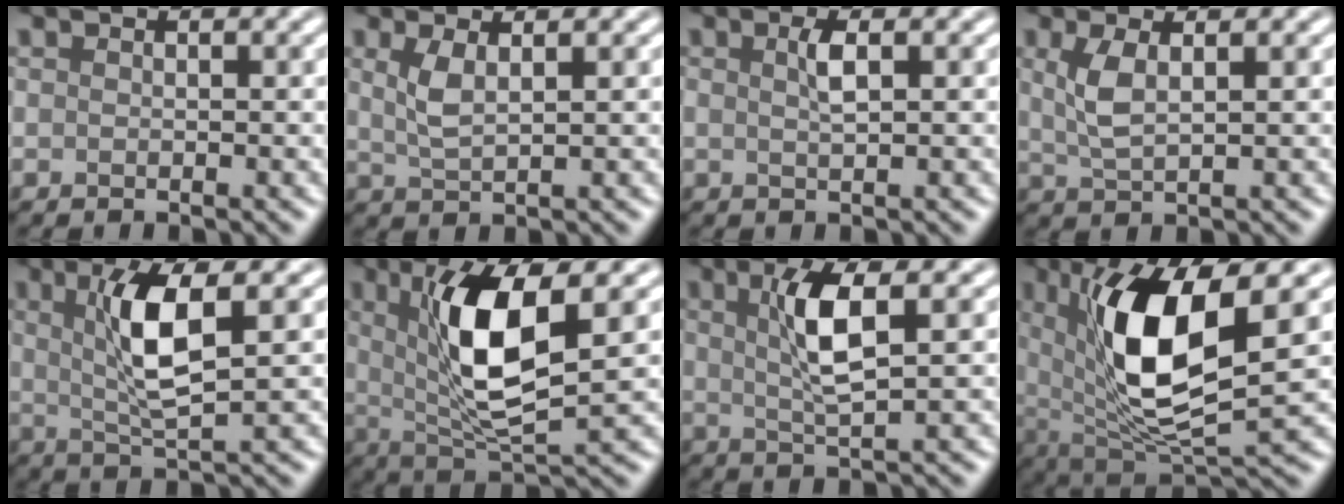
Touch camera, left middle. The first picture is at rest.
{"total": 2.4, "force": [1.0, 0.8, 2.1], "torque": [-0.046, -0.001, 0.022]}
{"total": 1.6, "force": [0.5, 0.3, 1.5], "torque": [-0.031, 0.003, 0.008]}
{"total": 2.9, "force": [0.9, 1.0, 2.6], "torque": [-0.060, 0.001, 0.021]}
{"total": 5.4, "force": [1.3, 1.2, 5.0], "torque": [-0.102, 0.001, 0.029]}
{"total": 8.3, "force": [2.0, 2.4, 7.7], "torque": [-0.141, -0.012, 0.041]}
{"total": 4.6, "force": [1.2, 1.0, 4.3], "torque": [-0.088, 0.003, 0.023]}
{"total": 10.1, "force": [2.5, 3.4, 9.1], "torque": [-0.171, -0.014, 0.050]}